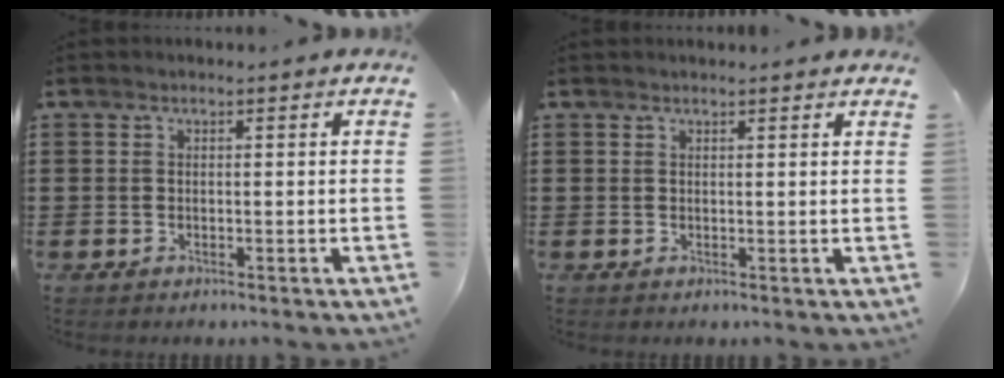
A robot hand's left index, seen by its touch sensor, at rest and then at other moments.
{"total": 1.0, "force": [1.0, -0.1, 0.3], "torque": [-0.006, -0.001, 0.019]}